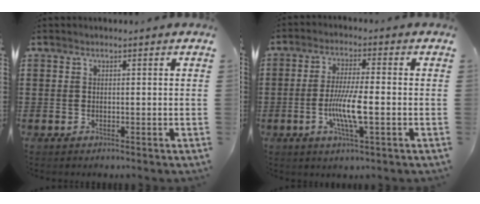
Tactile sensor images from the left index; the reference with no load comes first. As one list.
[{"total": 7.4, "force": [-1.7, 1.3, 7.0], "torque": [-0.138, -0.006, -0.035]}]